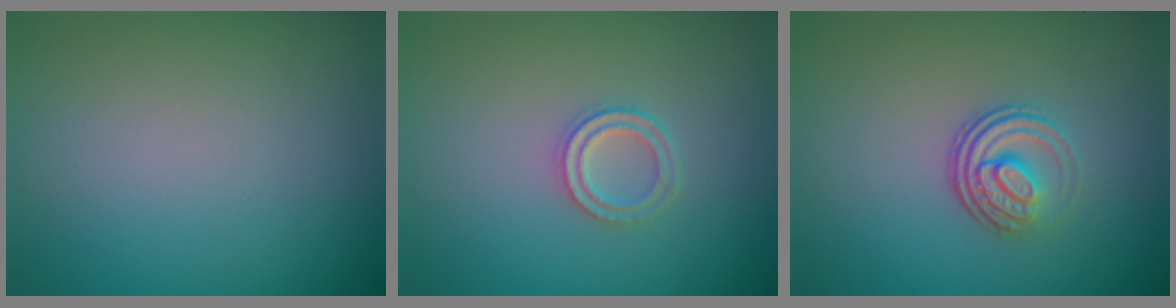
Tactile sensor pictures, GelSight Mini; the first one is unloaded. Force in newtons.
{"total": 2.0, "press": 1.9, "slide": 0.4}
{"total": 3.6, "press": 2.5, "slide": 2.6}